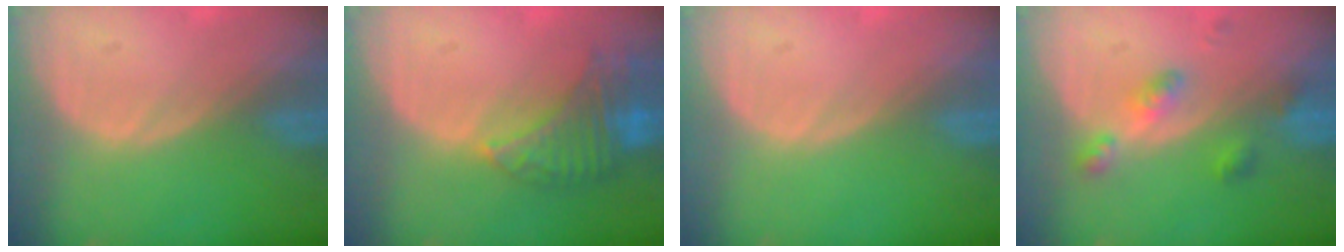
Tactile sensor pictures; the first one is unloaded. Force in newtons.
{"total": 8.1, "press": 7.0, "slide": 4.0}
{"total": 0.0}
{"total": 4.6, "press": 4.2, "slide": 1.9}